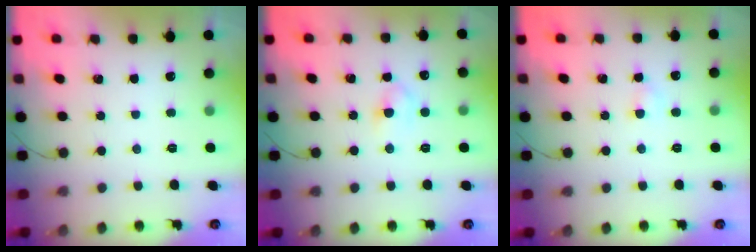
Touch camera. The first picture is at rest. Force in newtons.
{"total": 3.9, "press": 3.6, "slide": 1.4}
{"total": 2.6, "press": 2.4, "slide": 0.9}